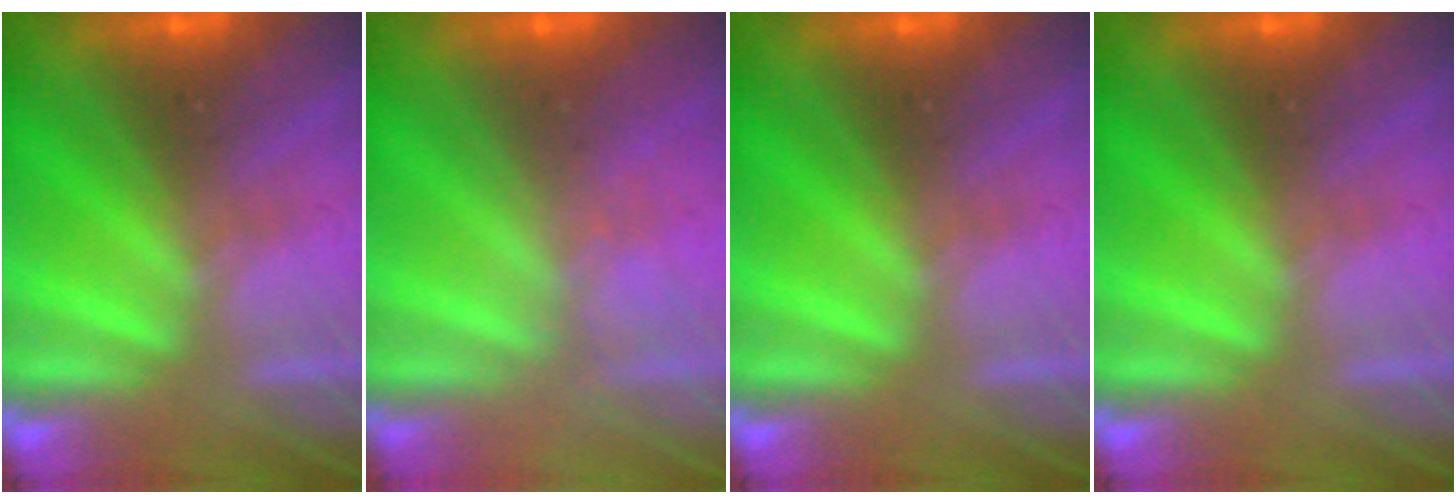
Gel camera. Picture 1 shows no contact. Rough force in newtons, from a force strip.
{"total": 1.8}
{"total": 0.0}
{"total": 0.0}